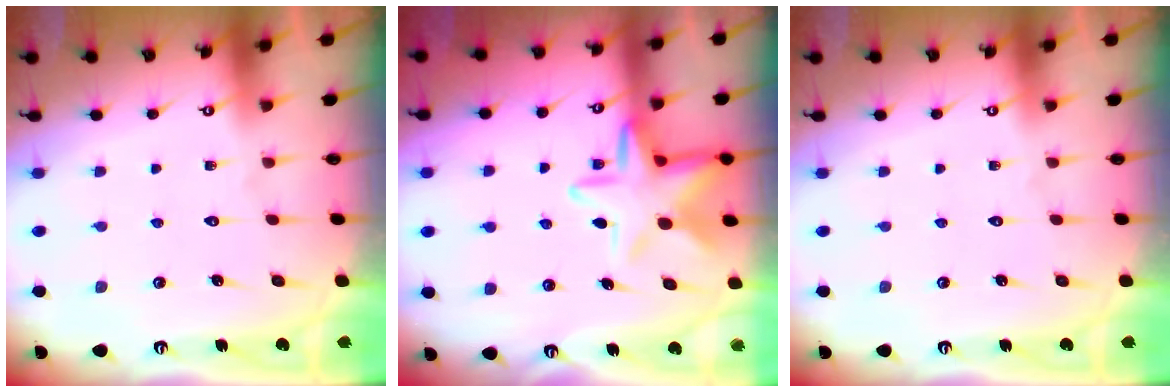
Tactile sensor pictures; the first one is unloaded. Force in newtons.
{"total": 12.3, "press": 12.2, "slide": 1.3}
{"total": 0.0}